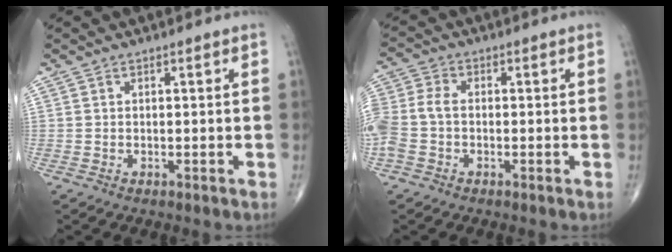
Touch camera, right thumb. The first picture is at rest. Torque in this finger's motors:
{"motor_torque": [0.27, 0.27, 1.09, -0.04, 0.23]}